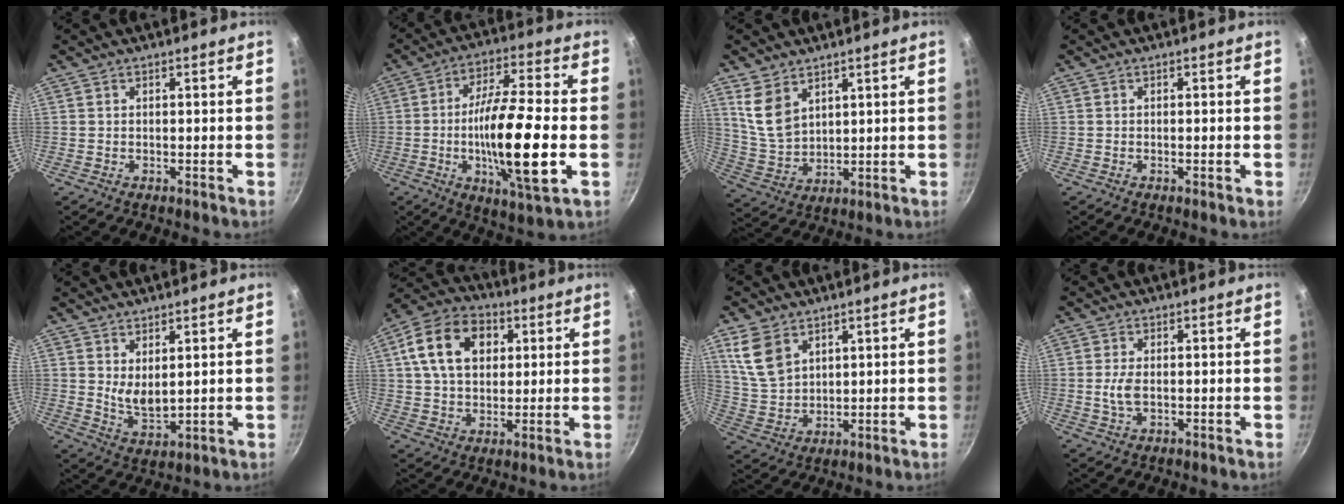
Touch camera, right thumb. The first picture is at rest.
{"total": 18.4, "force": [-3.3, 4.1, 17.6], "torque": [-0.311, 0.012, -0.062]}
{"total": 8.1, "force": [4.5, 5.0, 4.5], "torque": [-0.074, -0.028, 0.104]}
{"total": 0.6, "force": [-0.3, 0.1, 0.6], "torque": [-0.011, 0.001, -0.006]}
{"total": 5.1, "force": [2.3, 2.3, 3.9], "torque": [-0.058, -0.032, 0.050]}
{"total": 14.9, "force": [4.2, 10.6, 9.6], "torque": [-0.150, 0.009, 0.058]}
{"total": 8.7, "force": [4.6, 5.7, 4.6], "torque": [-0.077, -0.019, 0.105]}
{"total": 3.2, "force": [-0.2, 1.5, 2.8], "torque": [-0.061, 0.000, -0.005]}